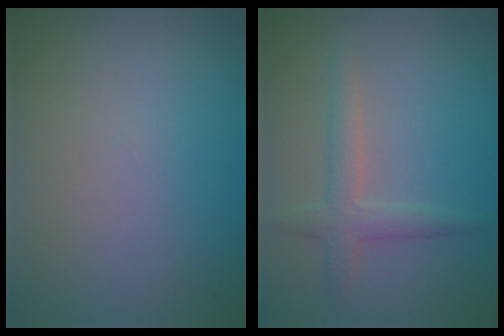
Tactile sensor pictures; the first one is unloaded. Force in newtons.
{"total": 2.3, "press": 2.3, "slide": 0.1}